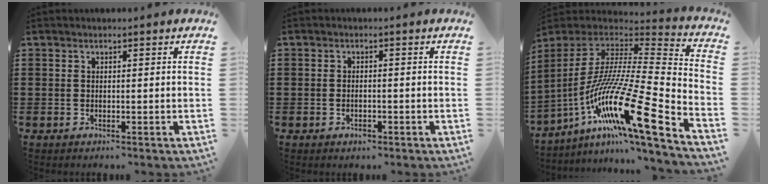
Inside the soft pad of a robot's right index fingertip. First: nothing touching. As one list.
[{"total": 1.2, "force": [-0.6, 0.5, 0.8], "torque": [-0.018, -0.004, -0.011]}, {"total": 19.2, "force": [-9.7, 2.5, 16.4], "torque": [-0.337, -0.011, -0.184]}]